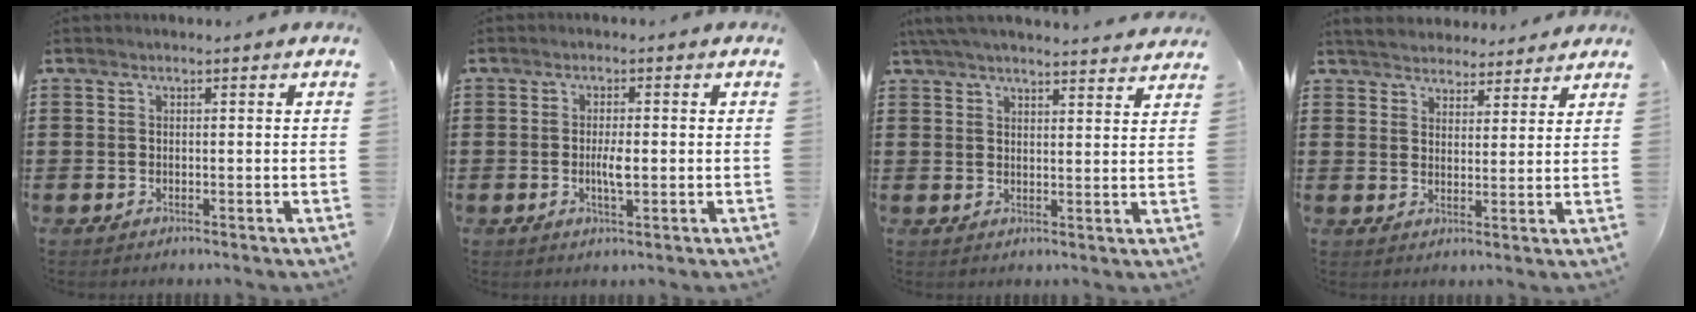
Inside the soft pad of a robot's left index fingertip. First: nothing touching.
{"total": 3.2, "force": [-0.3, 0.8, 3.1], "torque": [-0.056, 0.000, -0.005]}
{"total": 4.5, "force": [4.3, -0.1, 1.3], "torque": [-0.037, -0.016, 0.079]}
{"total": 4.0, "force": [3.9, 0.9, 0.0], "torque": [-0.016, -0.015, 0.072]}